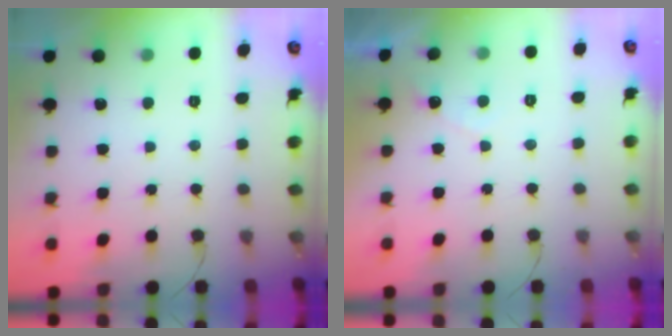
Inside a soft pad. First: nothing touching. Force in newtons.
{"total": 4.0, "press": 4.0, "slide": 0.2}